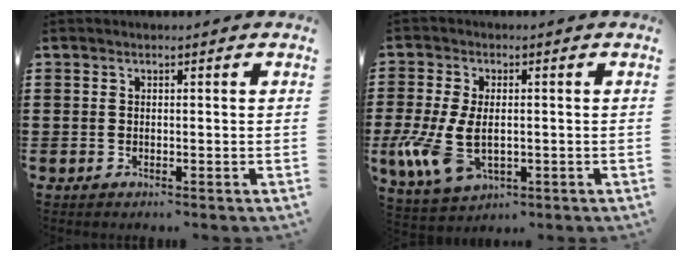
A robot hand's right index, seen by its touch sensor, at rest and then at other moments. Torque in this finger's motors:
{"motor_torque": [2.14, 0.00, 0.37, 0.21]}